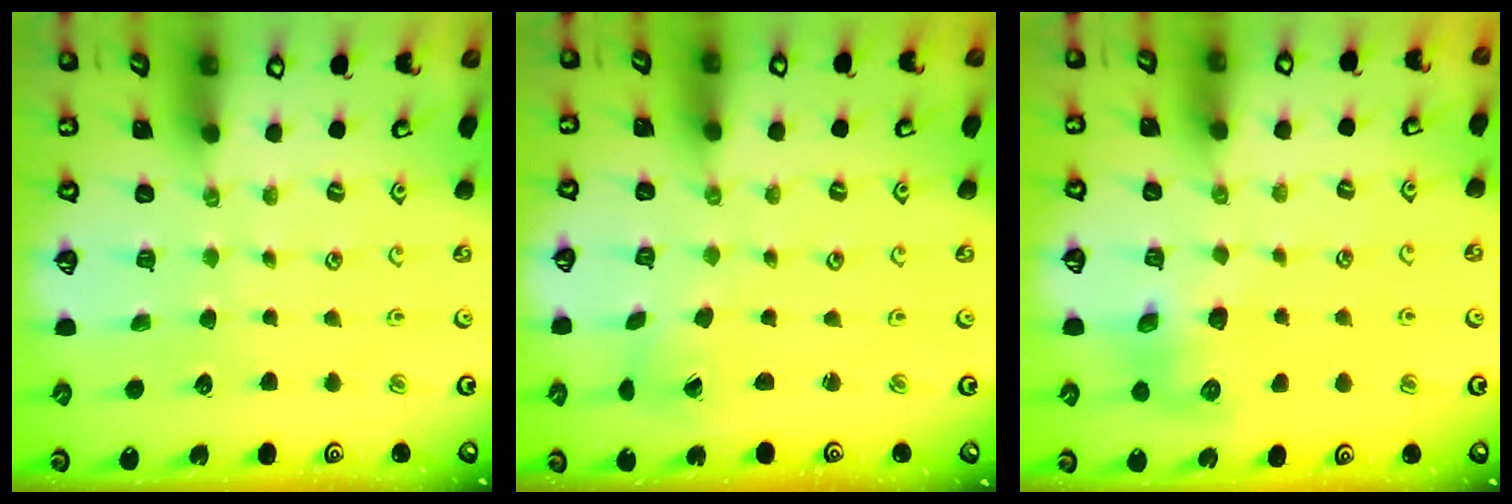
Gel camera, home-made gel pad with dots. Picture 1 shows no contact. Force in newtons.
{"total": 1.5, "press": 1.4, "slide": 0.2}
{"total": 8.1, "press": 8.0, "slide": 0.2}